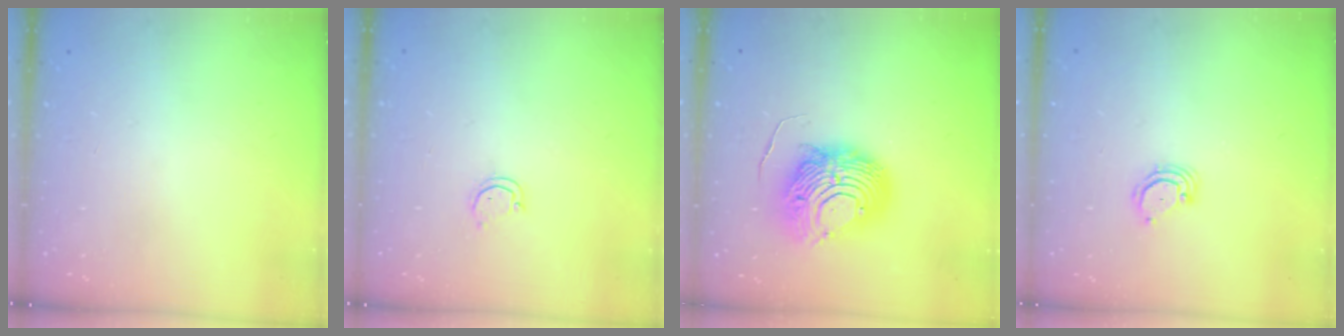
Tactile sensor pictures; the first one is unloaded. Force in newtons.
{"total": 3.2, "press": 3.2, "slide": 0.2}
{"total": 12.2, "press": 12.2, "slide": 1.2}
{"total": 3.5, "press": 3.5, "slide": 0.3}